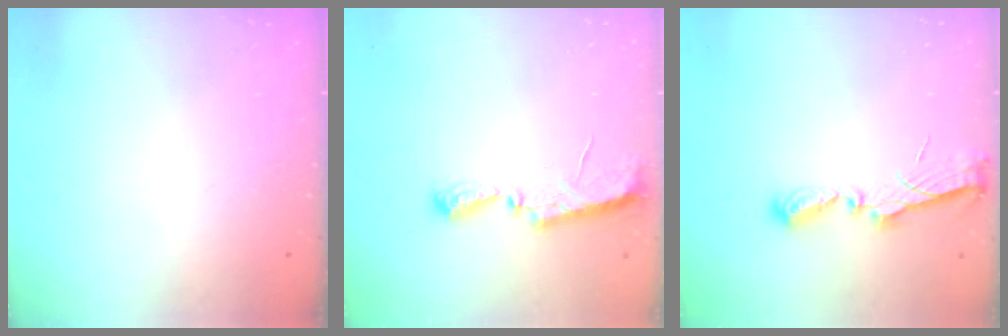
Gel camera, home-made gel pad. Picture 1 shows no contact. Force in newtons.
{"total": 7.2, "press": 7.2, "slide": 0.7}
{"total": 6.2, "press": 6.2, "slide": 0.0}